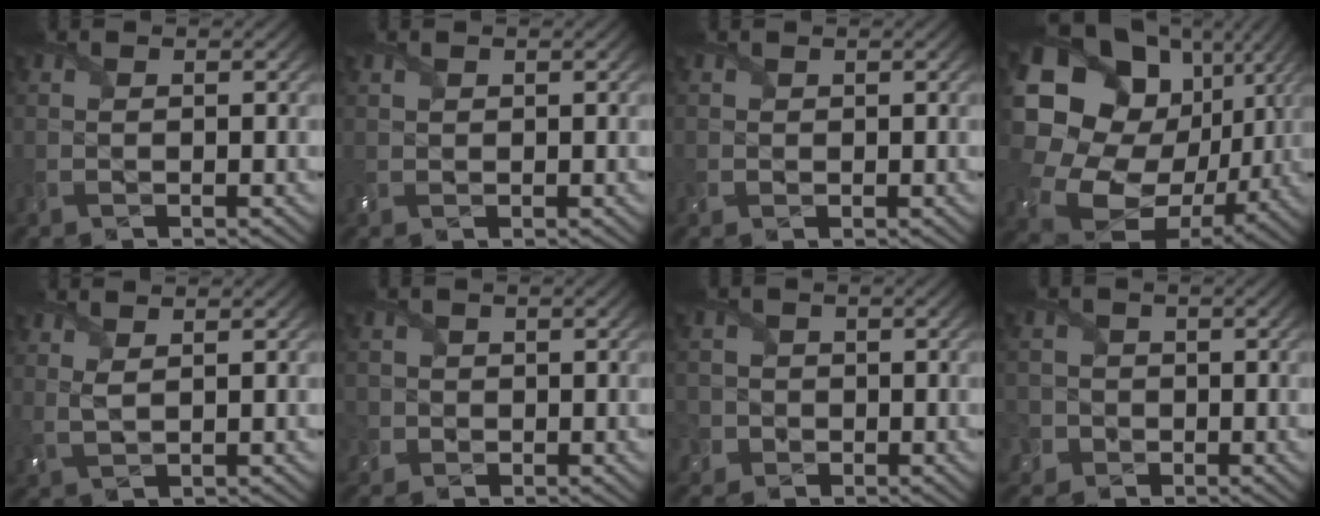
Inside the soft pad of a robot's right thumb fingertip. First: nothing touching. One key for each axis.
{"total": 0.8, "fx": 0.6, "fy": 0.5, "fz": 0.2, "tx": -0.009, "ty": 0.002, "tz": 0.013}
{"total": 1.0, "fx": 0.4, "fy": 0.9, "fz": 0.0, "tx": -0.002, "ty": -0.002, "tz": 0.005}
{"total": 21.2, "fx": 2.6, "fy": 17.2, "fz": 12.1, "tx": -0.304, "ty": -0.022, "tz": 0.073}
{"total": 2.1, "fx": 1.5, "fy": 0.4, "fz": 1.4, "tx": -0.038, "ty": 0.001, "tz": 0.036}
{"total": 2.6, "fx": -0.3, "fy": 2.6, "fz": 0.3, "tx": -0.016, "ty": 0.001, "tz": -0.012}
{"total": 4.0, "fx": -1.0, "fy": 3.8, "fz": 0.7, "tx": -0.026, "ty": 0.005, "tz": -0.038}
{"total": 4.4, "fx": -1.3, "fy": 4.1, "fz": 0.8, "tx": -0.030, "ty": 0.001, "tz": -0.046}